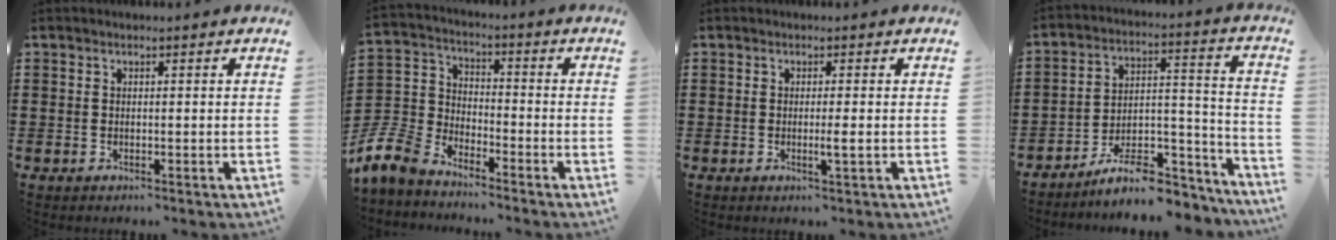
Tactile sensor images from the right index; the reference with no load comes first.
{"total": 7.1, "force": [-6.3, 2.9, 1.6], "torque": [-0.075, -0.002, -0.138]}
{"total": 2.0, "force": [-0.4, -0.2, 2.0], "torque": [-0.033, -0.007, -0.008]}
{"total": 9.5, "force": [-7.9, 2.7, 4.5], "torque": [-0.062, 0.027, -0.145]}